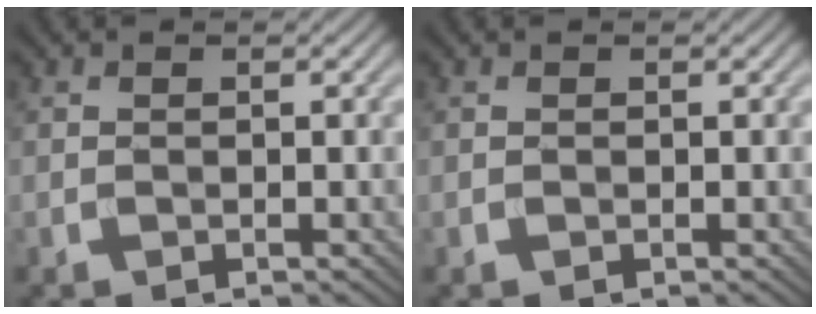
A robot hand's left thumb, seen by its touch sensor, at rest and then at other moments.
{"total": 0.0}